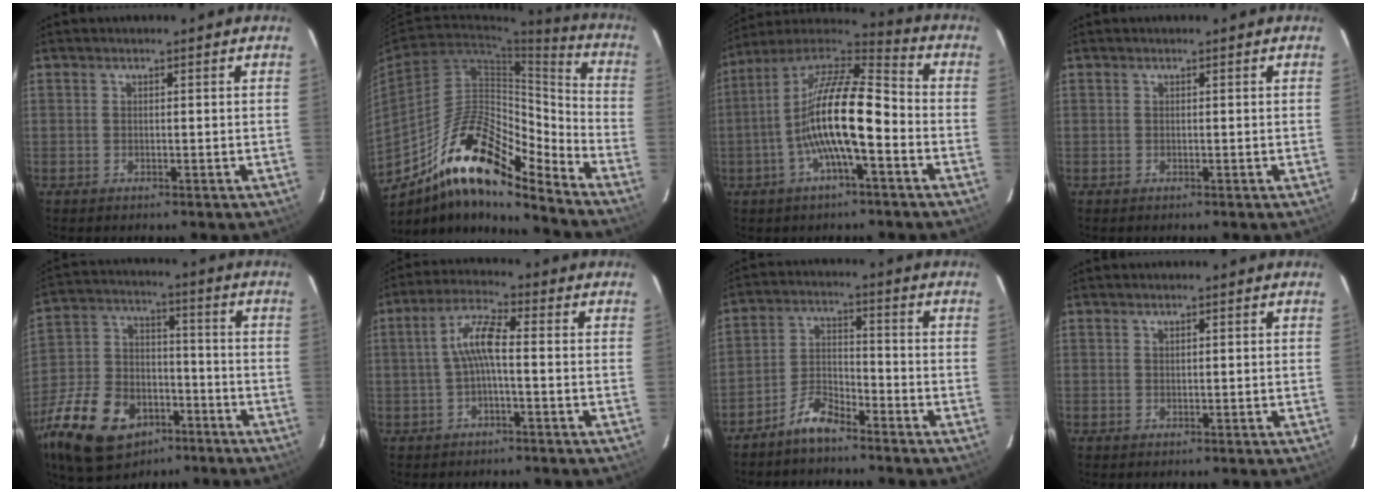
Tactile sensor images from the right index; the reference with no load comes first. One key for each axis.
{"total": 18.4, "fx": -13.5, "fy": 4.7, "fz": 11.6, "tx": -0.191, "ty": 0.010, "tz": -0.242}
{"total": 15.8, "fx": -4.0, "fy": 3.6, "fz": 14.9, "tx": -0.275, "ty": 0.004, "tz": -0.083}
{"total": 0.0}
{"total": 24.3, "fx": -13.3, "fy": 15.1, "fz": 13.6, "tx": -0.314, "ty": -0.005, "tz": -0.217}
{"total": 6.1, "fx": -0.8, "fy": 0.9, "fz": 6.0, "tx": -0.129, "ty": 0.016, "tz": -0.014}
{"total": 6.0, "fx": -5.1, "fy": 1.8, "fz": 2.8, "tx": -0.066, "ty": 0.016, "tz": -0.099}
{"total": 0.7, "fx": 0.3, "fy": 0.3, "fz": 0.5, "tx": -0.009, "ty": 0.004, "tz": 0.007}